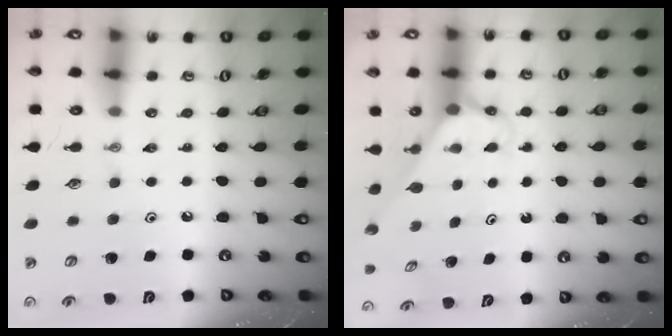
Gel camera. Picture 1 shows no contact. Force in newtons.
{"total": 2.7, "press": 2.7, "slide": 0.2}